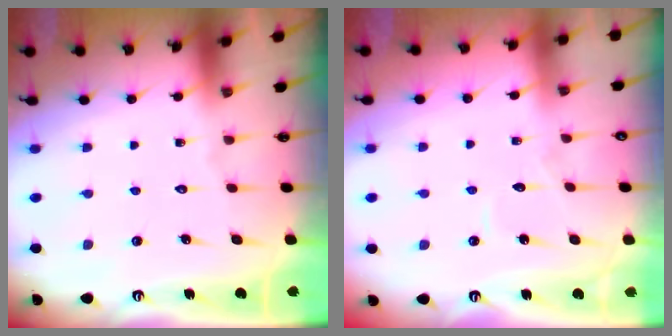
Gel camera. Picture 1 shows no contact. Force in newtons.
{"total": 2.7, "press": 2.7, "slide": 0.2}